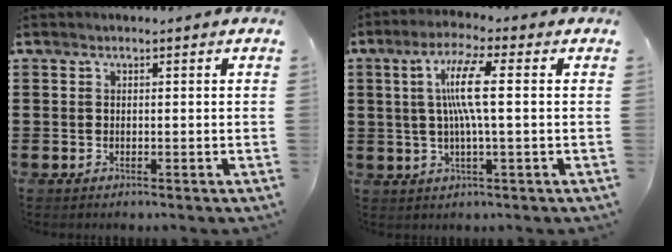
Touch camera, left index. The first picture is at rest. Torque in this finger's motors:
{"motor_torque": [-0.04, 0.01, 0.00, 0.00]}